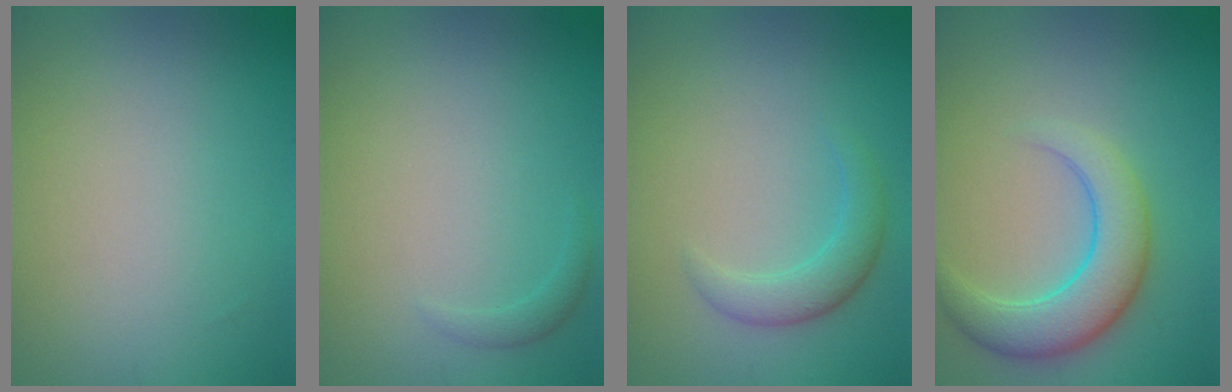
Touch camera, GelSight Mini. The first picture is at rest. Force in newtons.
{"total": 0.9, "press": 0.9, "slide": 0.0}
{"total": 2.5, "press": 2.5, "slide": 0.0}
{"total": 5.3, "press": 5.3, "slide": 0.1}